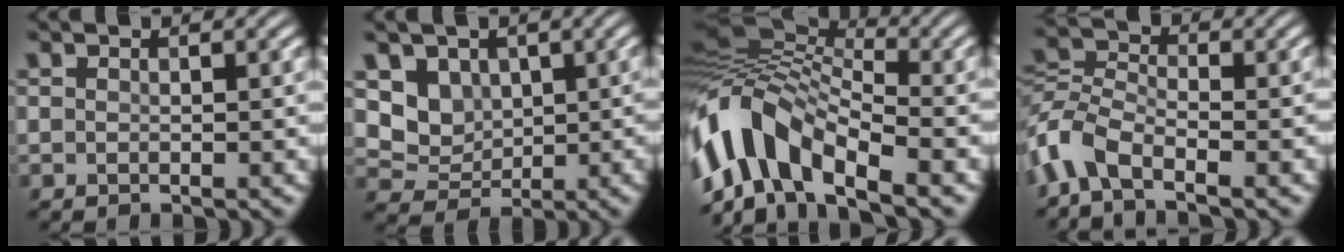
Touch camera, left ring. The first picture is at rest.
{"total": 4.7, "force": [1.3, 4.1, 1.9], "torque": [-0.032, -0.019, 0.016]}
{"total": 10.5, "force": [-6.0, 5.3, 6.9], "torque": [-0.138, 0.026, -0.124]}
{"total": 6.7, "force": [-5.3, 2.7, 3.1], "torque": [-0.072, 0.001, -0.121]}